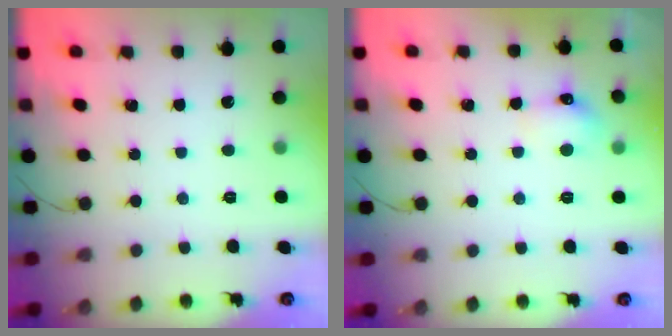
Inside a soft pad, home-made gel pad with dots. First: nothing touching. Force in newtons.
{"total": 6.7, "press": 6.5, "slide": 1.6}